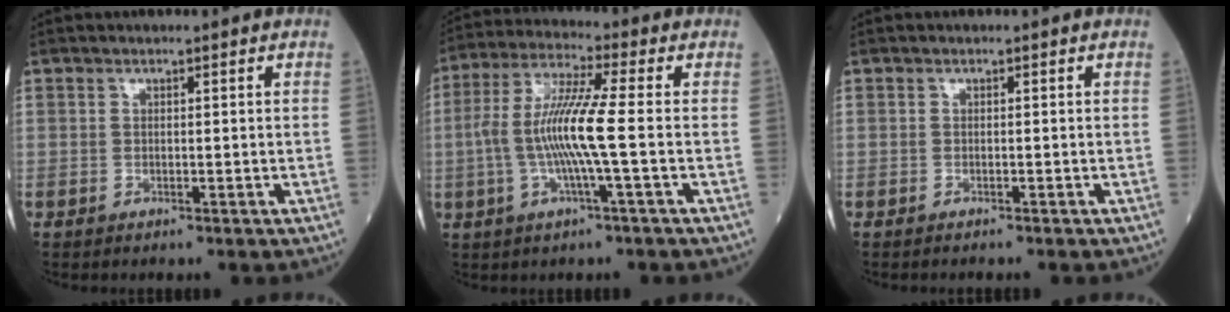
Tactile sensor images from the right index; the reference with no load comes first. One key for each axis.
{"total": 10.3, "fx": -1.3, "fy": -0.1, "fz": 10.2, "tx": -0.208, "ty": 0.010, "tz": -0.035}
{"total": 1.3, "fx": -1.2, "fy": 0.0, "fz": 0.4, "tx": -0.004, "ty": 0.000, "tz": -0.016}